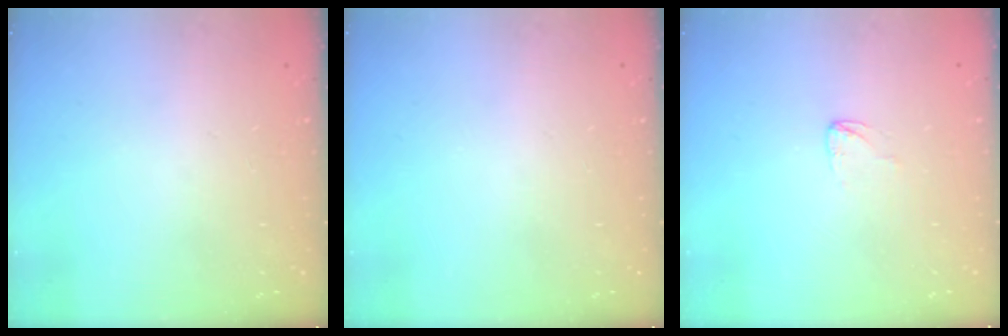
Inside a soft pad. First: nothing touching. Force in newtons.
{"total": 0.0}
{"total": 2.0, "press": 2.0, "slide": 0.1}